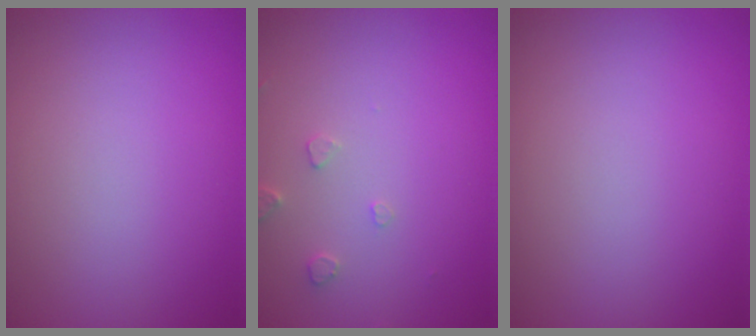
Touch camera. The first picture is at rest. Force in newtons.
{"total": 1.2, "press": 1.2, "slide": 0.2}
{"total": 0.0}